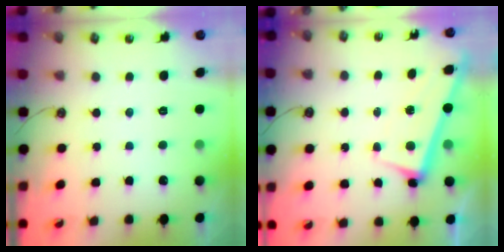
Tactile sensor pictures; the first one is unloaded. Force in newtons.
{"total": 2.8, "press": 2.7, "slide": 0.4}